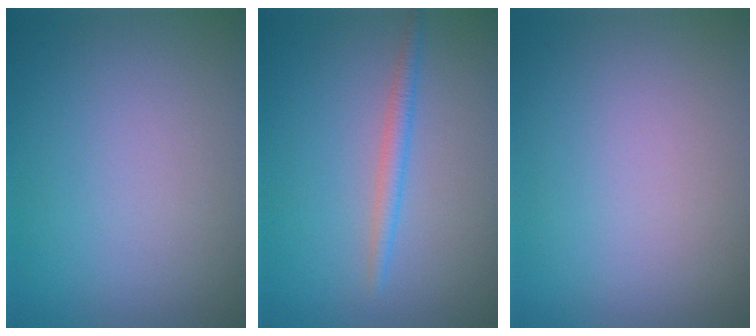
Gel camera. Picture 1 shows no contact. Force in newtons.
{"total": 1.6, "press": 1.6, "slide": 0.0}
{"total": 0.0}